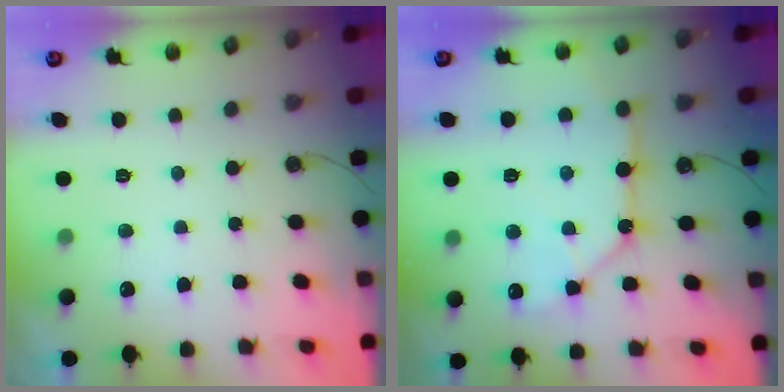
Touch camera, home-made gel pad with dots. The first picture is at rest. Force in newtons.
{"total": 10.2, "press": 10.1, "slide": 1.4}